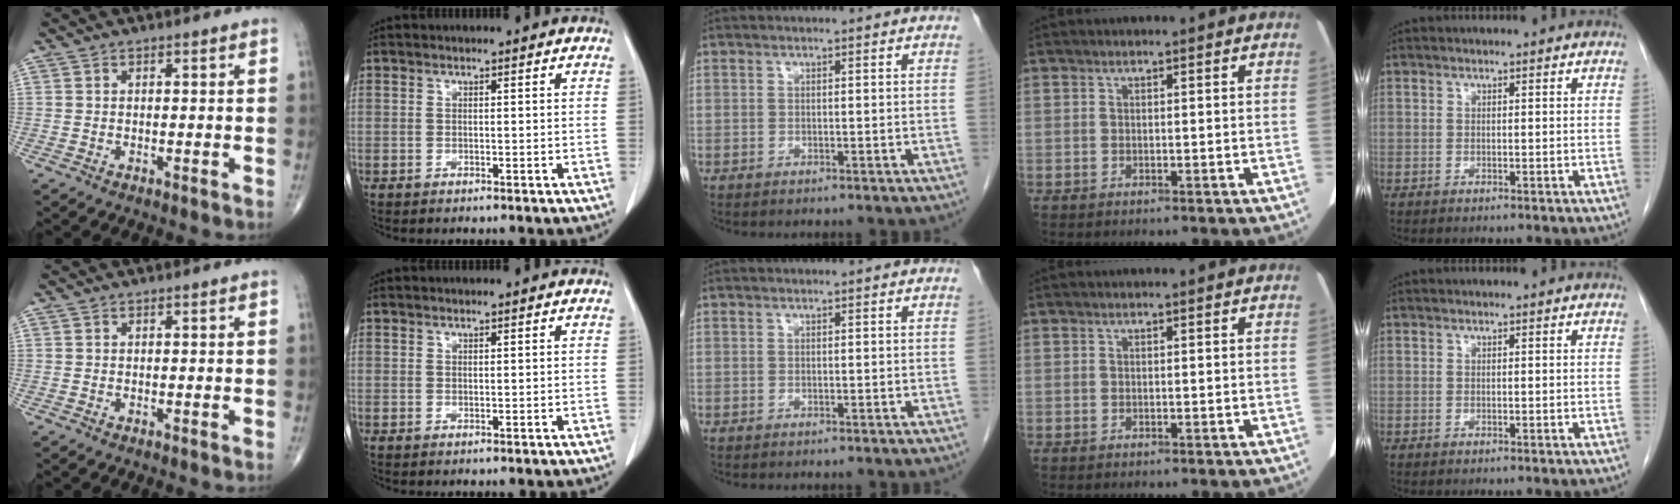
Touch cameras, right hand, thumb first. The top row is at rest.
{}